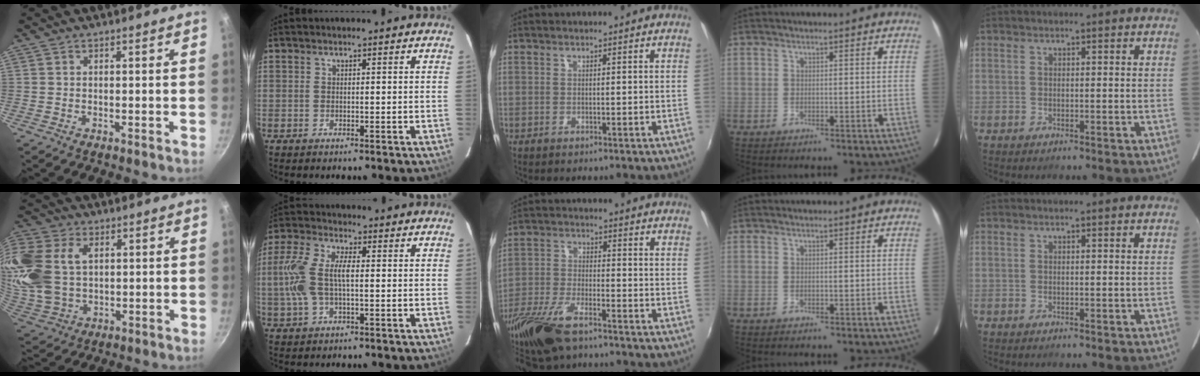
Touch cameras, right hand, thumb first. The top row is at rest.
{"thumb": {"total": 21.1, "force": [4.7, 15.0, 14.1], "torque": [-0.325, 0.007, 0.096]}, "index": {"total": 10.0, "force": [-0.1, 4.4, 8.9], "torque": [-0.198, 0.012, -0.002]}, "middle": {"total": 13.2, "force": [-9.8, 4.1, 7.8], "torque": [-0.184, -0.028, -0.195]}}